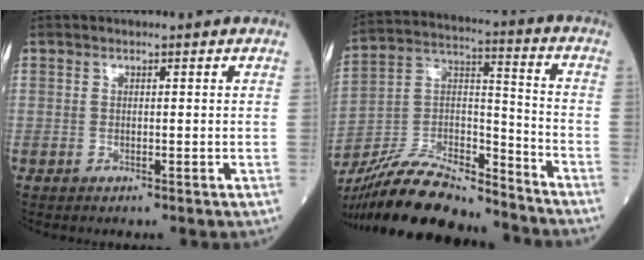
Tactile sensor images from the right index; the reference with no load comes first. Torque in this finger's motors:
{"motor_torque": [0.56, -0.96, 0.03, -0.11]}